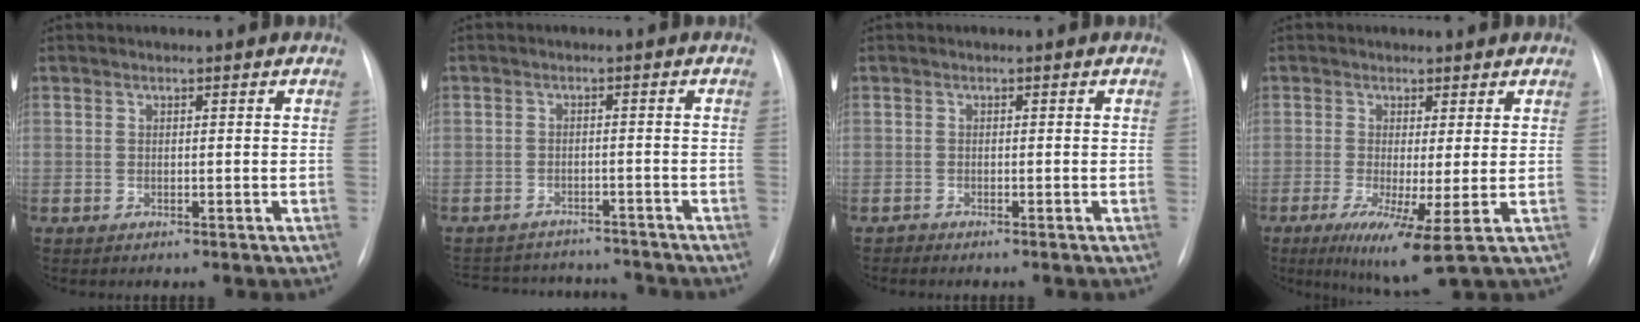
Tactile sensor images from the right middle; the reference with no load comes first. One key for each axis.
{"total": 12.5, "fx": -11.4, "fy": 4.5, "fz": 2.5, "tx": -0.052, "ty": 0.017, "tz": -0.144}
{"total": 0.6, "fx": -0.6, "fy": -0.2, "fz": -0.1, "tx": 0.001, "ty": -0.004, "tz": -0.010}
{"total": 7.8, "fx": -2.4, "fy": 0.0, "fz": 7.4, "tx": -0.130, "ty": -0.030, "tz": -0.038}